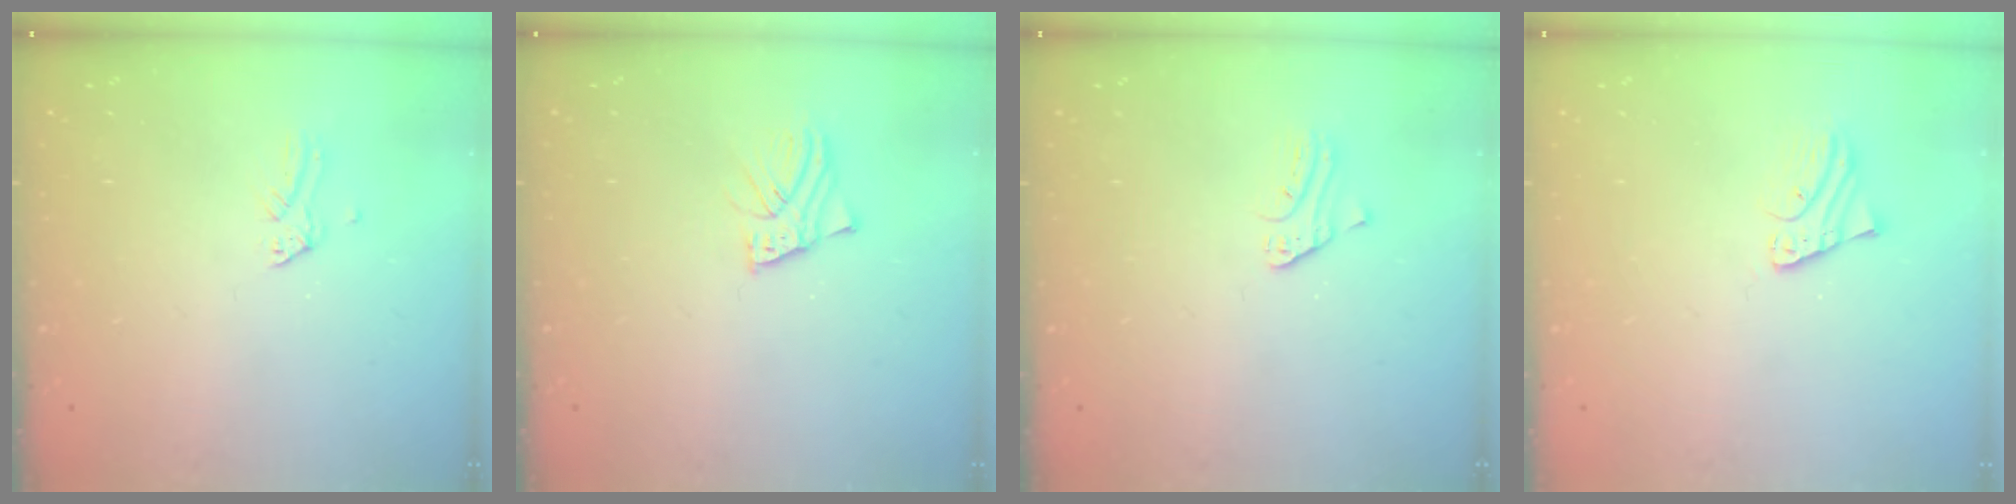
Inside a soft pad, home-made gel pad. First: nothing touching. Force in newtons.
{"total": 3.0, "press": 2.9, "slide": 0.3}
{"total": 2.0, "press": 2.0, "slide": 0.2}
{"total": 2.0, "press": 2.0, "slide": 0.0}